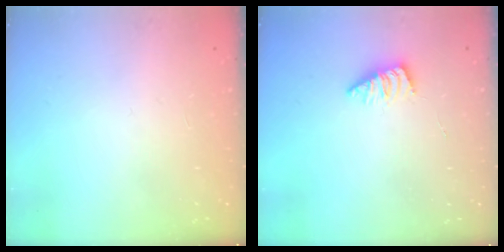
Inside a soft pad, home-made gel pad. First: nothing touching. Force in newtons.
{"total": 1.5, "press": 1.4, "slide": 0.4}